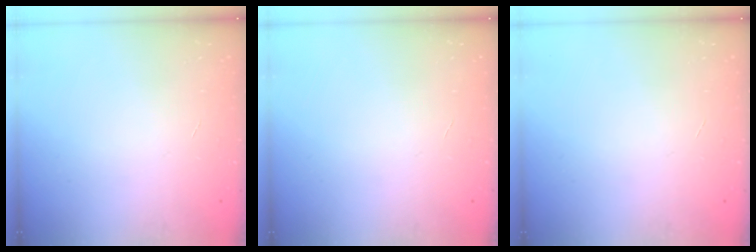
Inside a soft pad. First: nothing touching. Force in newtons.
{"total": 0.0}
{"total": 0.0}